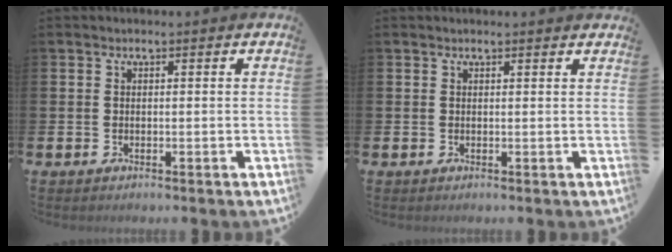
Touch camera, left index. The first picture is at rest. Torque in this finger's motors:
{"motor_torque": [0.58, -1.56, 0.13, 0.01]}